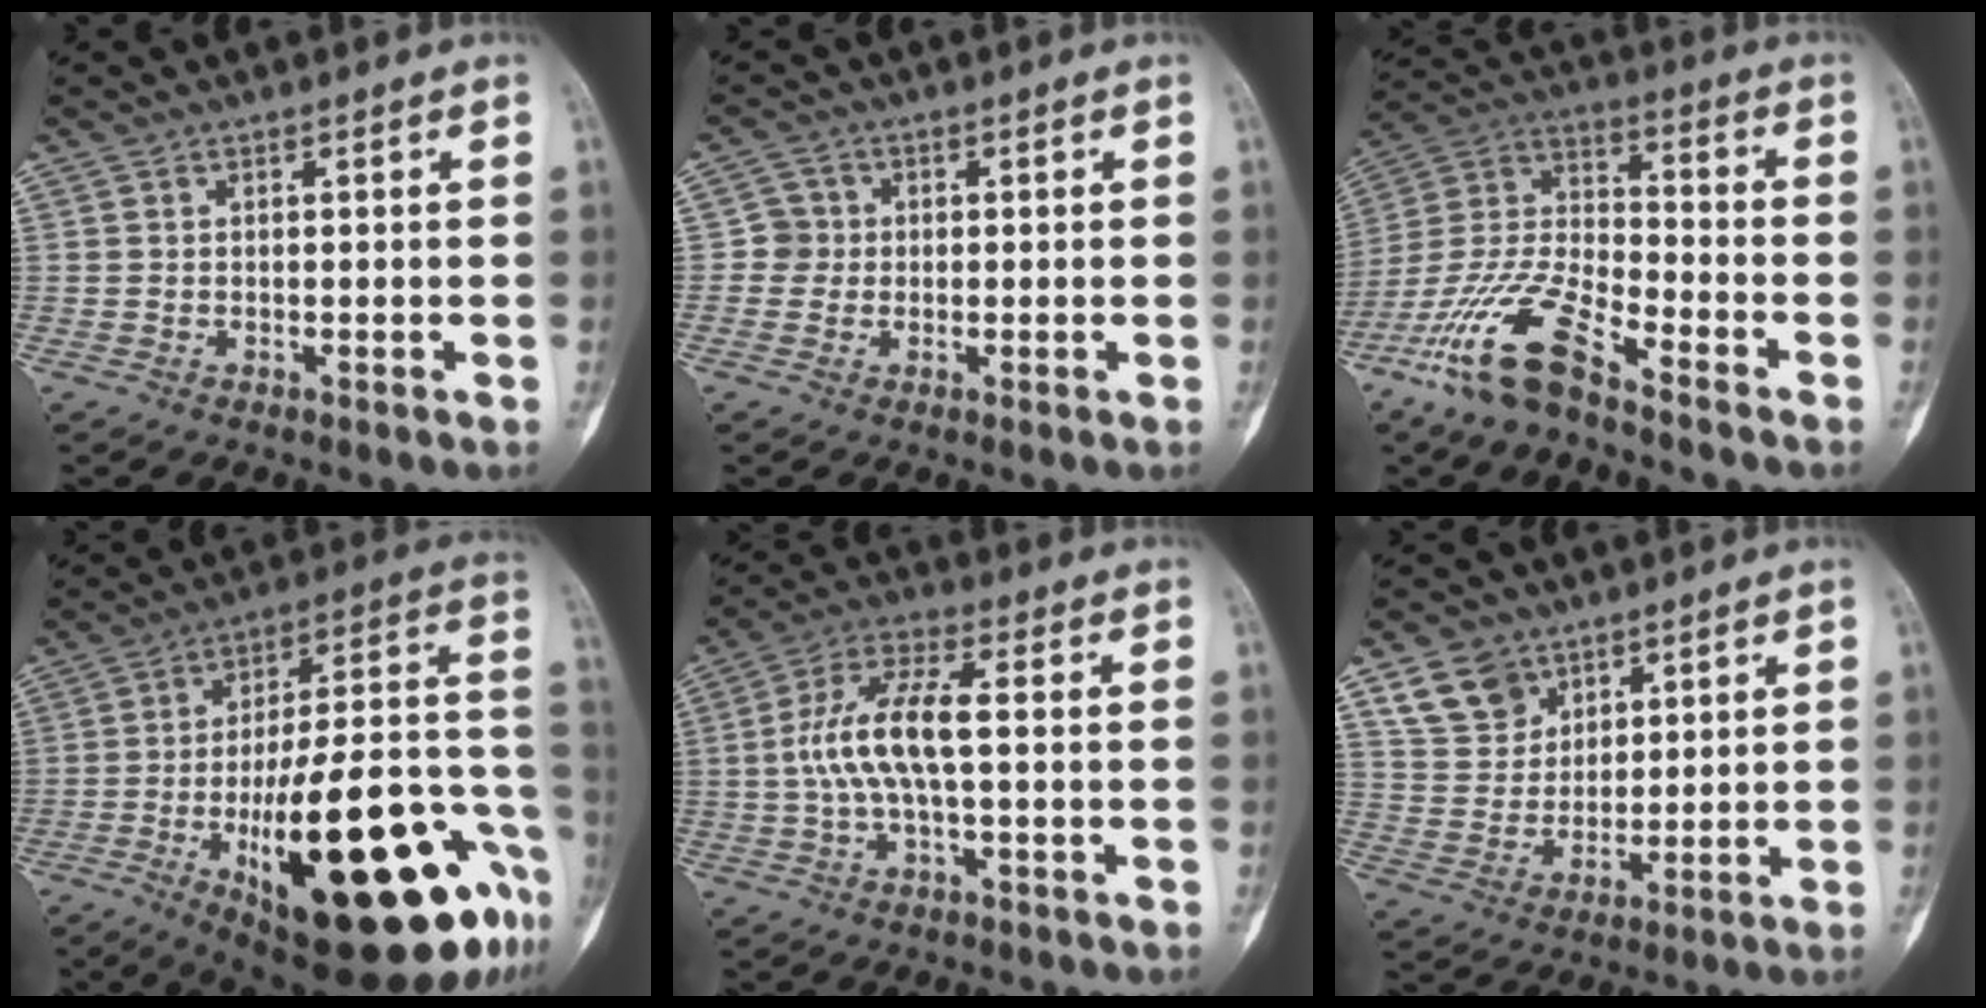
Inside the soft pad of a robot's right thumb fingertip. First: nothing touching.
{"total": 2.9, "force": [-0.1, 2.9, 0.3], "torque": [0.020, 0.010, -0.010]}
{"total": 15.3, "force": [-10.4, 4.7, 10.2], "torque": [-0.212, 0.058, -0.207]}
{"total": 35.2, "force": [-12.2, 11.3, 31.0], "torque": [-0.386, 0.031, -0.169]}
{"total": 10.5, "force": [-0.1, 3.5, 9.9], "torque": [-0.217, 0.029, -0.006]}
{"total": 8.7, "force": [5.3, 6.4, 2.8], "torque": [-0.027, -0.025, 0.109]}